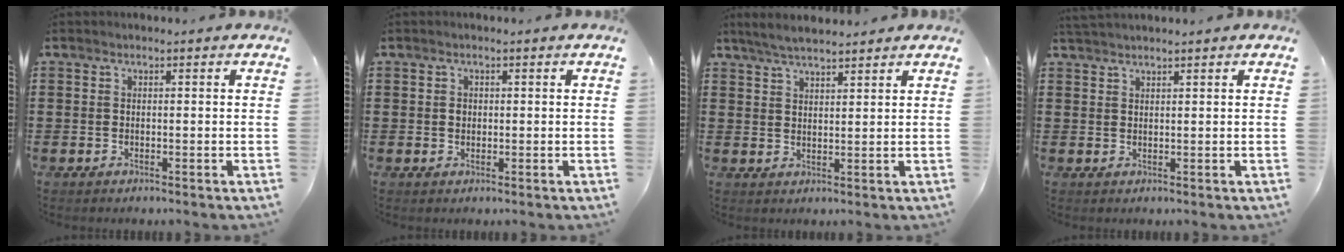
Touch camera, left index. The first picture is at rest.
{"total": 1.0, "force": [0.2, 0.8, 0.6], "torque": [-0.014, 0.003, 0.005]}
{"total": 3.7, "force": [3.5, 0.3, 1.4], "torque": [-0.036, -0.002, 0.065]}
{"total": 1.5, "force": [1.5, -0.1, 0.4], "torque": [-0.011, 0.000, 0.029]}